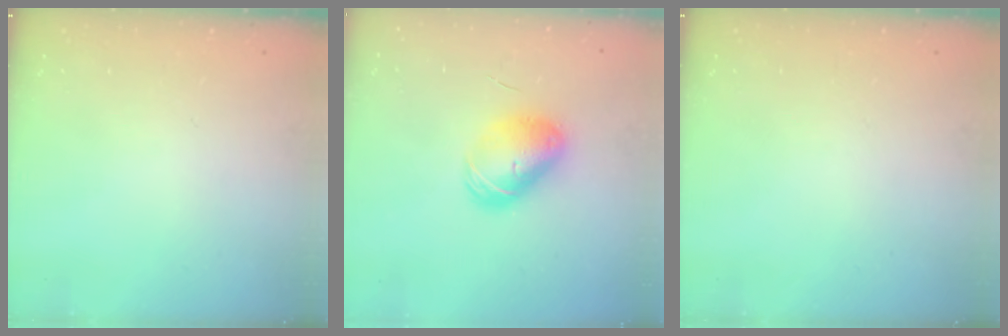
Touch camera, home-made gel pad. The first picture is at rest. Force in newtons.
{"total": 10.0, "press": 9.8, "slide": 2.2}
{"total": 0.0}